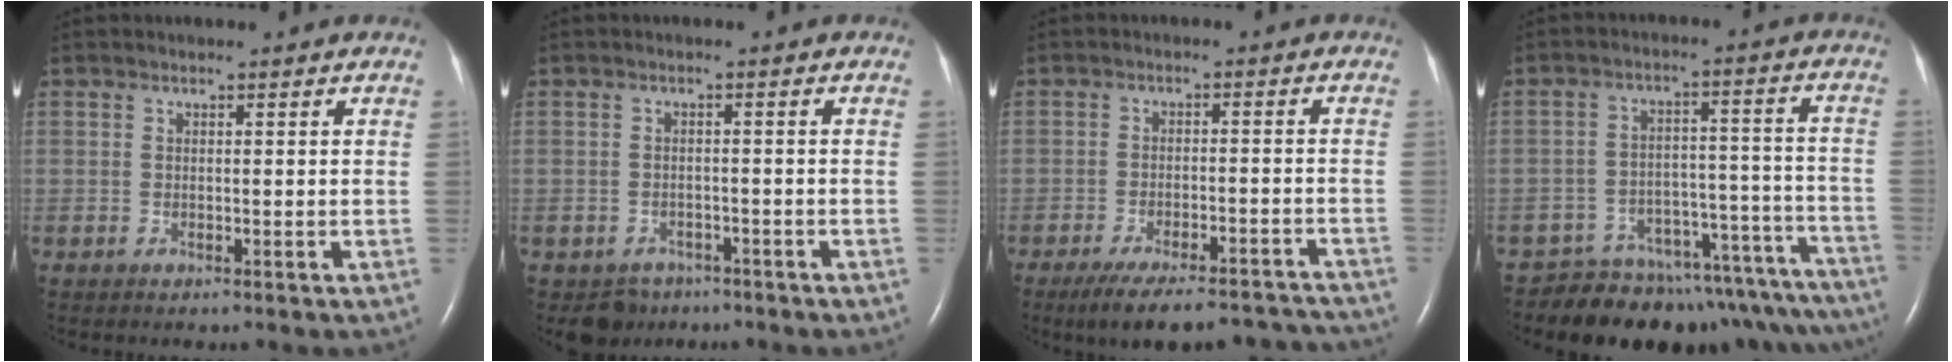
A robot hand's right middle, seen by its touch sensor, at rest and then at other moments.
{"total": 3.4, "force": [-2.6, 2.3, 0.0], "torque": [-0.004, 0.006, -0.036]}
{"total": 16.2, "force": [-14.5, 3.8, 6.2], "torque": [-0.085, 0.006, -0.194]}
{"total": 19.3, "force": [-18.2, 5.2, 4.0], "torque": [0.006, 0.052, -0.229]}